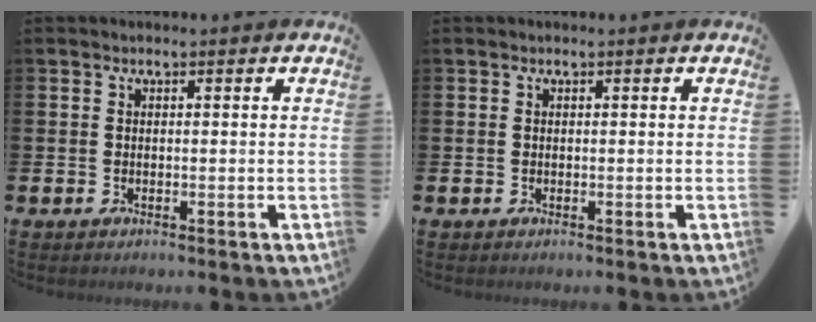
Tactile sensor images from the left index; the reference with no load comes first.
{"total": 0.0}